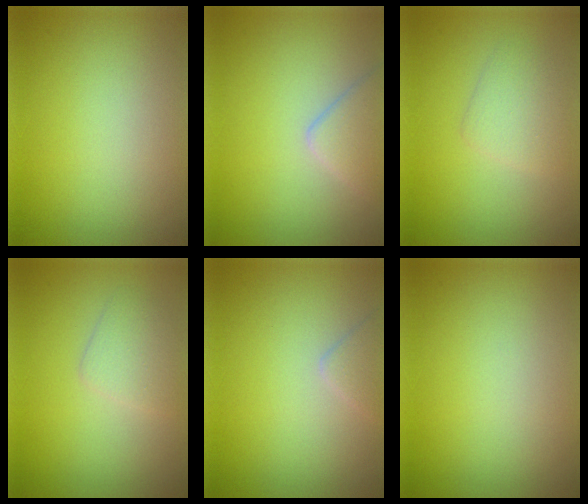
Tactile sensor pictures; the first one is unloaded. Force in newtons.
{"total": 2.6, "press": 2.6, "slide": 0.2}
{"total": 2.1, "press": 2.1, "slide": 0.1}
{"total": 1.9, "press": 1.9, "slide": 0.0}
{"total": 1.3, "press": 1.3, "slide": 0.0}
{"total": 0.0}